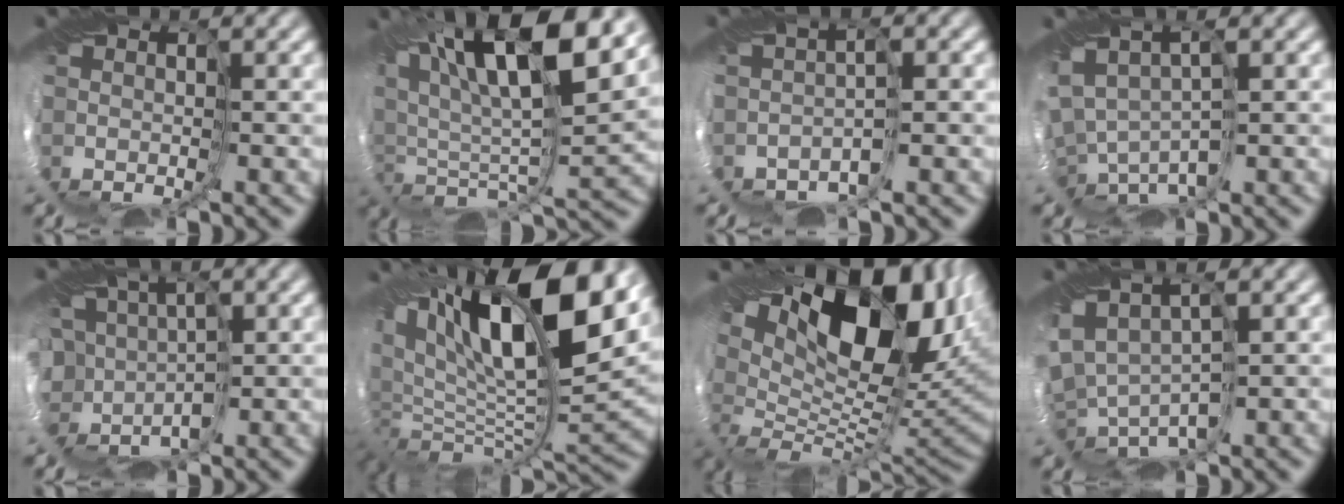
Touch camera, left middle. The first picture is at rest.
{"total": 12.7, "force": [7.1, 3.4, 10.0], "torque": [-0.212, 0.033, 0.132]}
{"total": 2.1, "force": [-1.6, -1.1, -0.7], "torque": [0.007, 0.005, -0.030]}
{"total": 3.7, "force": [-0.2, 2.3, 2.9], "torque": [-0.074, 0.000, 0.020]}
{"total": 6.6, "force": [0.5, 5.7, 3.2], "torque": [-0.082, 0.025, -0.033]}
{"total": 14.3, "force": [6.1, 5.2, 11.8], "torque": [-0.224, 0.030, 0.104]}
{"total": 13.6, "force": [7.4, 6.2, 9.5], "torque": [-0.183, 0.029, 0.141]}
{"total": 4.1, "force": [-0.1, 2.7, 3.1], "torque": [-0.081, 0.013, 0.032]}